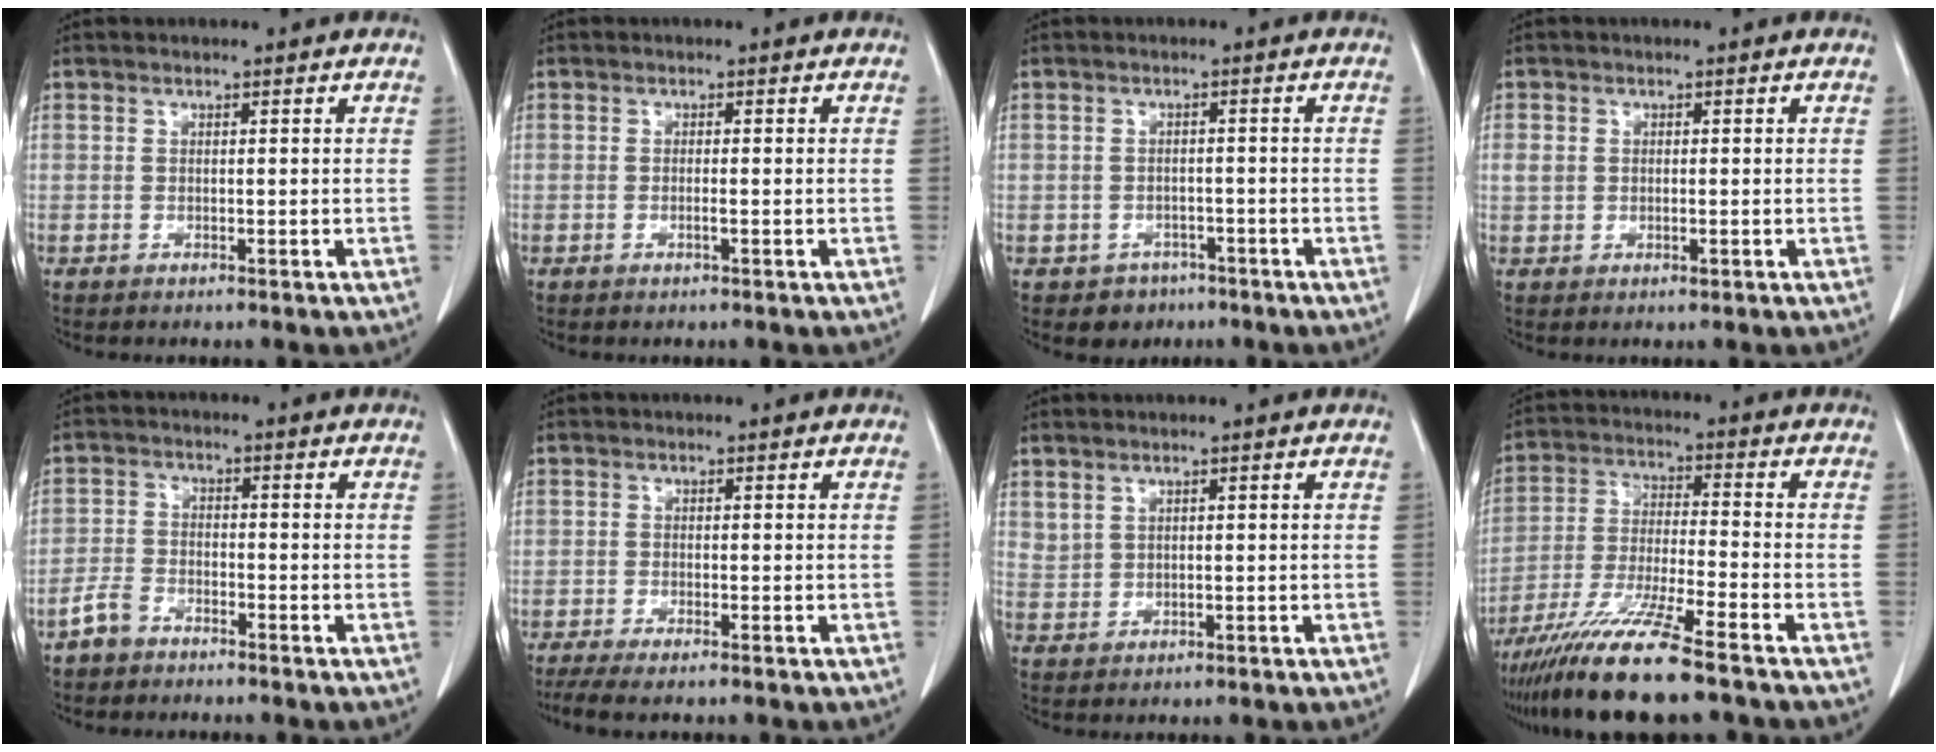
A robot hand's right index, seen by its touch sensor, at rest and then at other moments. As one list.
[{"total": 0.9, "force": [-0.3, 0.0, 0.8], "torque": [-0.019, -0.001, -0.004]}, {"total": 3.3, "force": [-1.9, 2.7, 0.1], "torque": [-0.001, 0.012, -0.022]}, {"total": 2.7, "force": [0.1, 2.1, 1.7], "torque": [-0.041, 0.004, 0.006]}, {"total": 3.5, "force": [-2.8, 1.8, 1.1], "torque": [-0.027, 0.005, -0.055]}, {"total": 4.6, "force": [-3.6, 0.1, 2.8], "torque": [-0.044, -0.010, -0.060]}, {"total": 1.7, "force": [1.4, 0.9, 0.5], "torque": [-0.008, -0.002, 0.032]}, {"total": 13.1, "force": [-9.9, -0.5, 8.5], "torque": [-0.161, -0.033, -0.176]}]